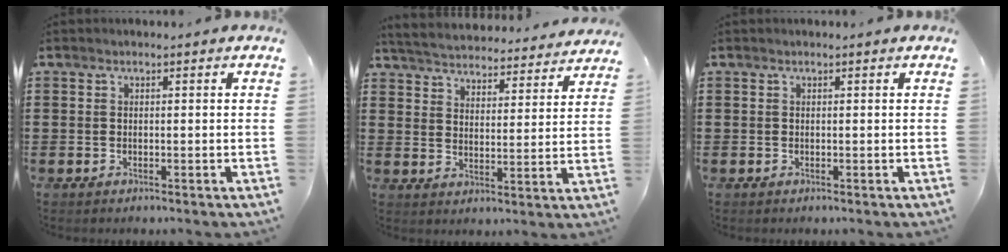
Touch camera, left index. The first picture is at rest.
{"total": 4.6, "force": [4.6, -0.1, 0.1], "torque": [-0.027, -0.034, 0.076]}
{"total": 0.0}